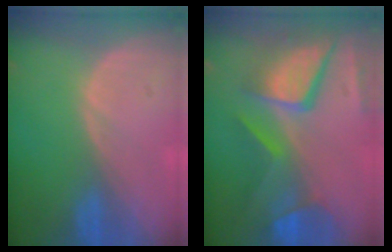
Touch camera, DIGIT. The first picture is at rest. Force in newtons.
{"total": 12.1, "press": 9.9, "slide": 6.9}